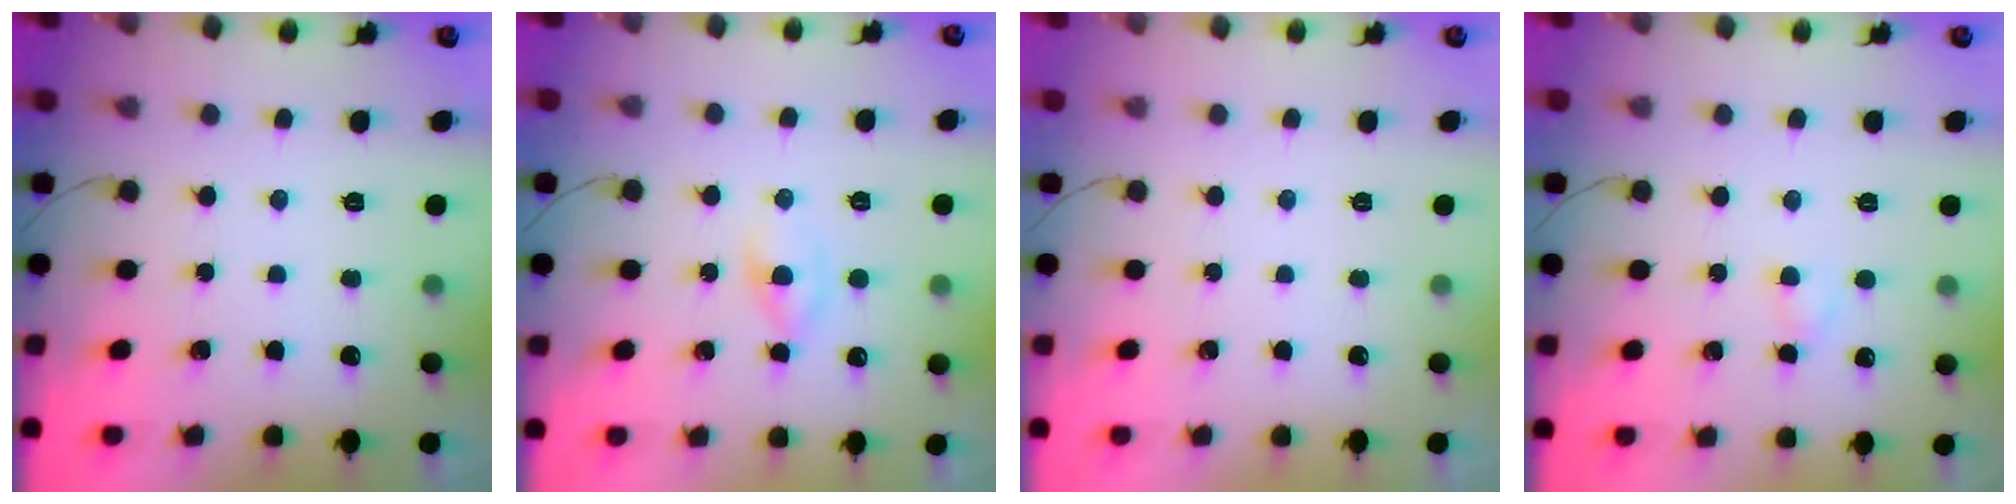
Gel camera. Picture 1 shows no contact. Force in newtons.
{"total": 1.8, "press": 1.5, "slide": 1.0}
{"total": 0.0}
{"total": 2.2, "press": 2.0, "slide": 0.9}